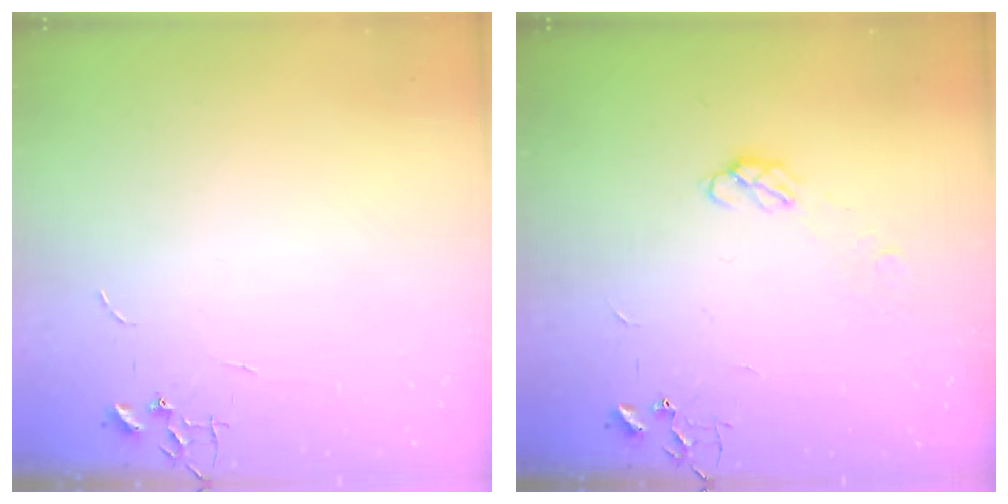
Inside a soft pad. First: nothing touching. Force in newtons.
{"total": 6.2, "press": 6.2, "slide": 0.8}